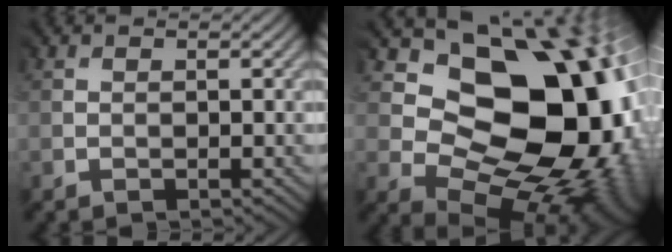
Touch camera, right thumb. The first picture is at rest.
{"total": 14.7, "force": [1.5, 10.9, 9.8], "torque": [-0.091, -0.004, 0.041]}